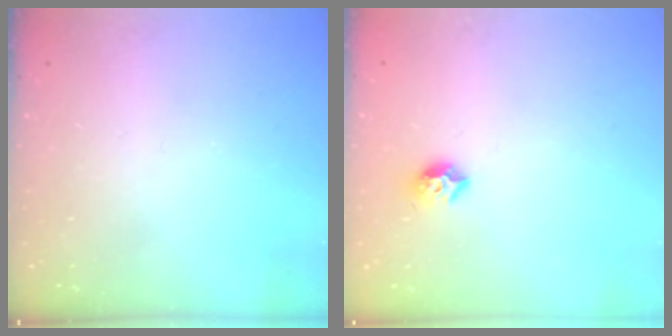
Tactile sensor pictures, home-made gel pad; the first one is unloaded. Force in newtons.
{"total": 7.9, "press": 7.9, "slide": 0.7}